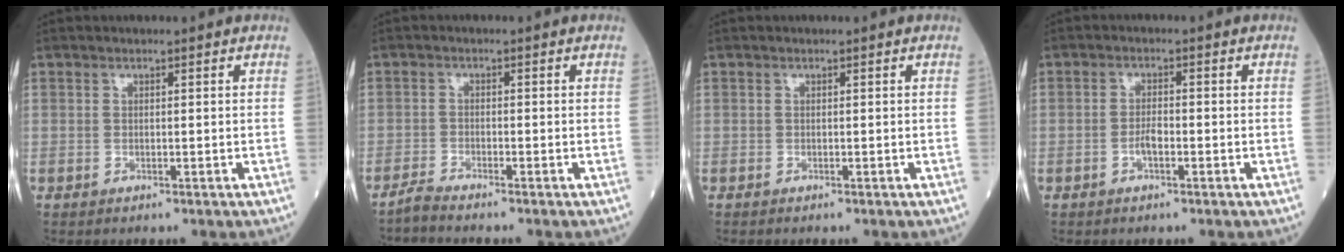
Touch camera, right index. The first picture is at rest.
{"total": 2.1, "force": [-2.0, -0.6, 0.3], "torque": [-0.014, -0.009, -0.046]}
{"total": 0.0}
{"total": 2.1, "force": [-0.8, 0.6, 1.8], "torque": [-0.030, 0.003, -0.017]}